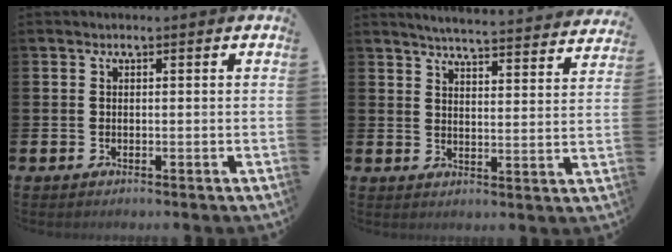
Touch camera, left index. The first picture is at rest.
{"total": 5.3, "force": [5.2, -0.1, 0.9], "torque": [-0.030, -0.042, 0.089]}